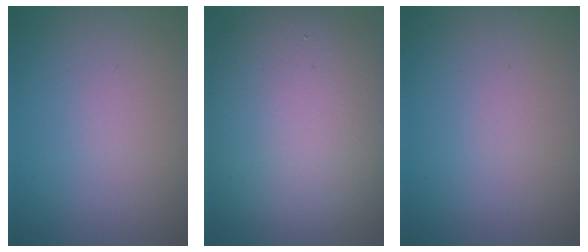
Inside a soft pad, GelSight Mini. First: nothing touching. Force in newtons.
{"total": 14.0, "press": 13.9, "slide": 0.9}
{"total": 0.0}